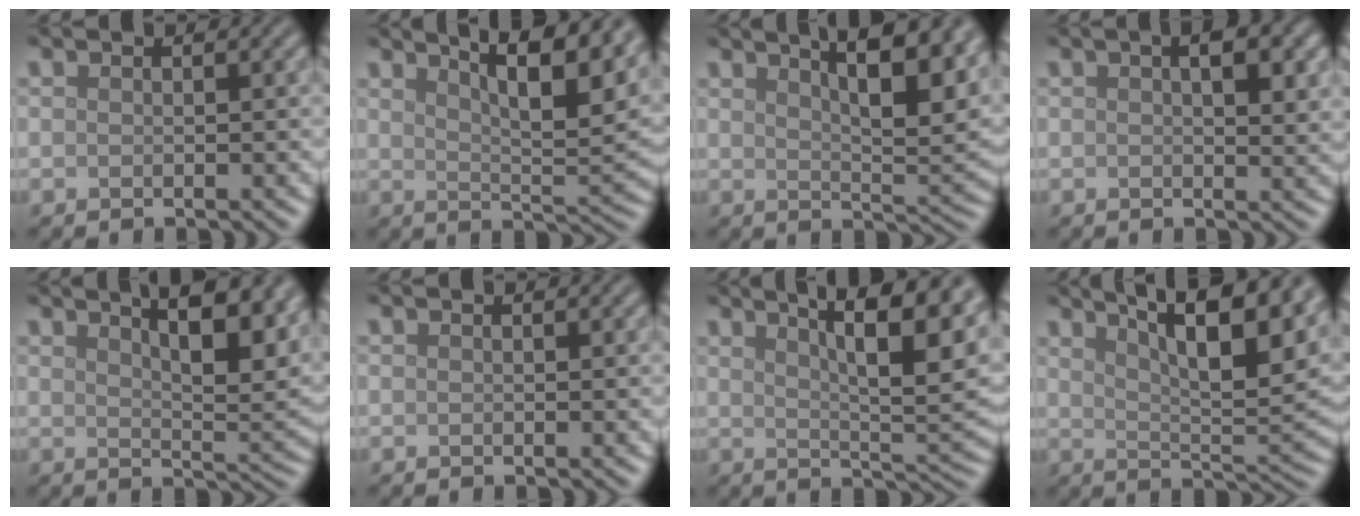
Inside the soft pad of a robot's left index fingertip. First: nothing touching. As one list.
[{"total": 10.5, "force": [6.8, 2.6, 7.6], "torque": [-0.082, 0.017, 0.085]}, {"total": 11.4, "force": [6.6, 3.3, 8.7], "torque": [-0.085, 0.025, 0.075]}, {"total": 3.5, "force": [1.2, 1.3, 3.0], "torque": [-0.040, 0.004, 0.018]}, {"total": 9.5, "force": [5.5, 2.9, 7.1], "torque": [-0.072, 0.020, 0.065]}, {"total": 0.0}, {"total": 13.7, "force": [6.9, 4.3, 11.0], "torque": [-0.120, 0.032, 0.081]}, {"total": 13.2, "force": [8.1, 3.6, 9.7], "torque": [-0.112, 0.020, 0.103]}]